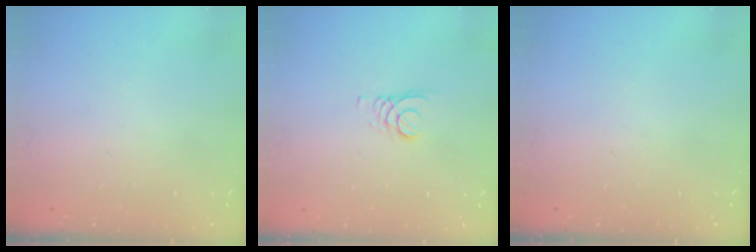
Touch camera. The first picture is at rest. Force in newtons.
{"total": 2.4, "press": 2.4, "slide": 0.2}
{"total": 0.0}